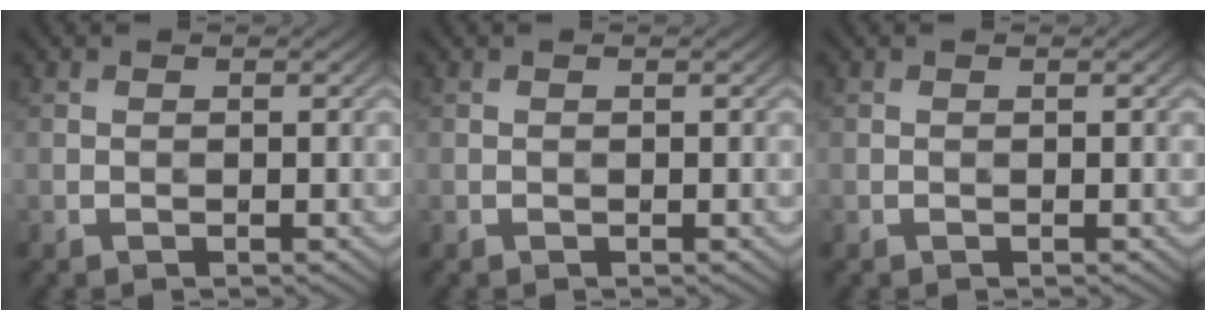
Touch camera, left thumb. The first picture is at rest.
{"total": 0.0}
{"total": 0.0}